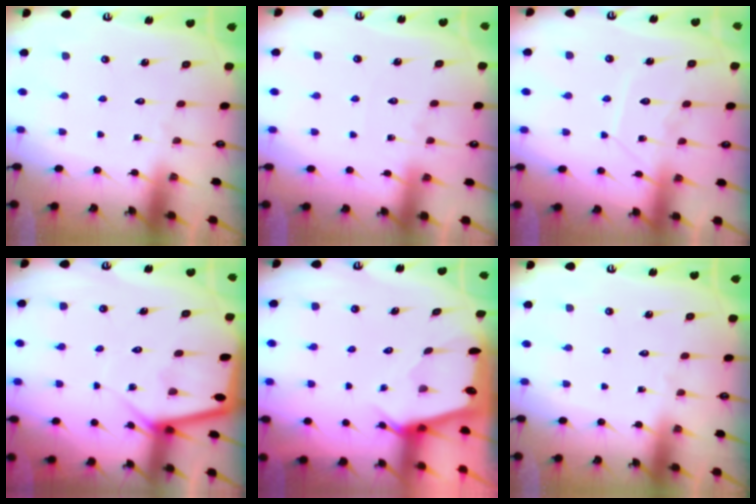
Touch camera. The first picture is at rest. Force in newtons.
{"total": 2.7, "press": 2.7, "slide": 0.4}
{"total": 9.8, "press": 9.8, "slide": 0.8}
{"total": 5.2, "press": 5.2, "slide": 0.4}
{"total": 2.5, "press": 2.5, "slide": 0.3}
{"total": 0.0}